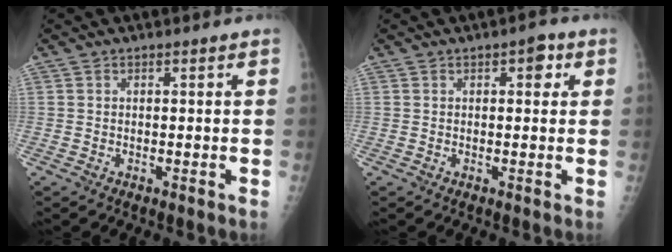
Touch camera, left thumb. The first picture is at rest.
{"total": 2.8, "force": [1.1, 1.5, 2.1], "torque": [-0.014, 0.003, 0.008]}